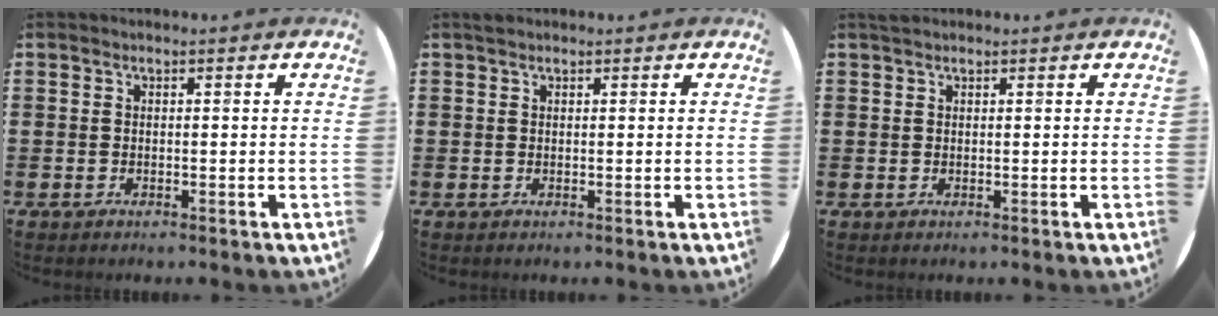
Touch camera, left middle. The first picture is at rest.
{"total": 0.7, "force": [0.6, 0.3, -0.1], "torque": [0.008, -0.001, 0.011]}
{"total": 1.0, "force": [0.9, 0.4, 0.0], "torque": [0.006, 0.001, 0.016]}